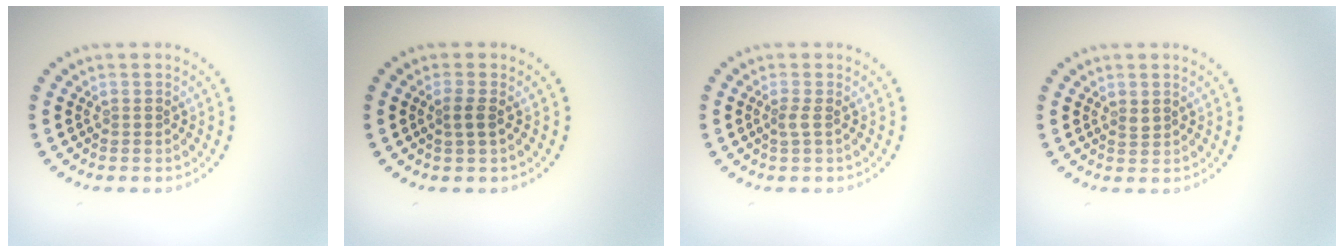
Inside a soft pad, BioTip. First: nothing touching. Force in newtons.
{"total": 1.3, "press": 1.1, "slide": 0.7}
{"total": 1.0, "press": 0.5, "slide": 0.8}
{"total": 0.7, "press": 0.6, "slide": 0.3}